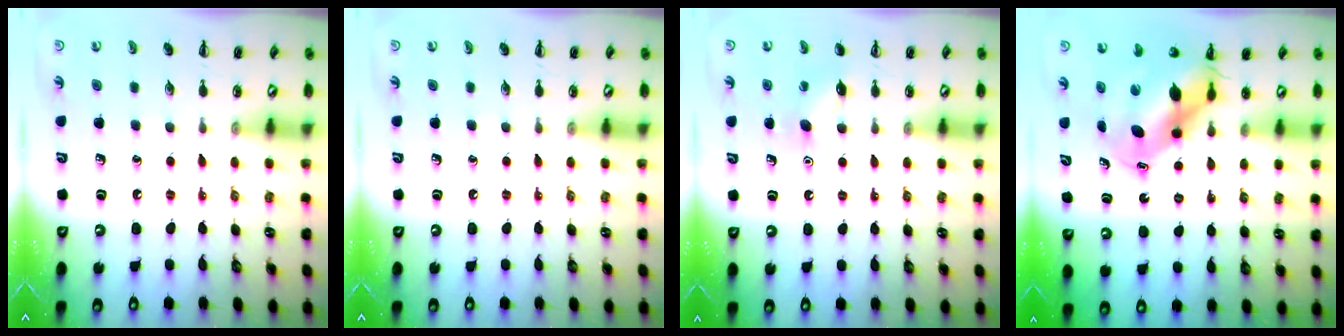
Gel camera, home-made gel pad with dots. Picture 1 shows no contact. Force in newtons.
{"total": 0.0}
{"total": 6.6, "press": 6.4, "slide": 1.7}
{"total": 9.5, "press": 9.2, "slide": 2.5}